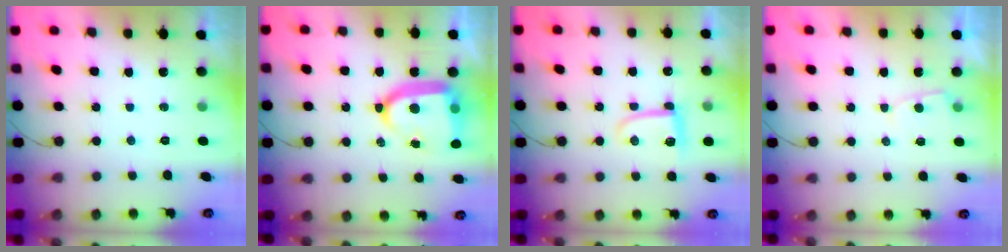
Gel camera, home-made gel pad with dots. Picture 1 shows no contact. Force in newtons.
{"total": 15.7, "press": 15.6, "slide": 1.4}
{"total": 8.0, "press": 7.9, "slide": 0.4}
{"total": 3.0, "press": 2.9, "slide": 0.3}